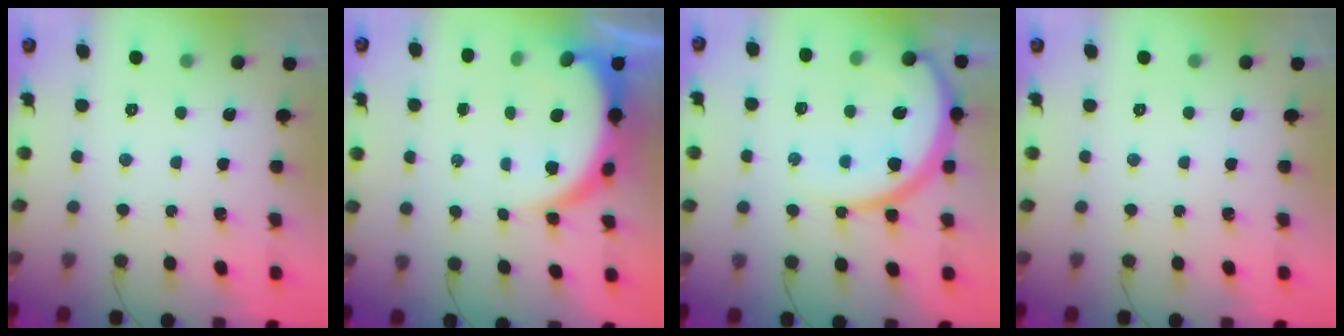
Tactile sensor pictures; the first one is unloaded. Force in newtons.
{"total": 8.9, "press": 8.9, "slide": 1.1}
{"total": 15.0, "press": 14.9, "slide": 1.9}
{"total": 0.0}